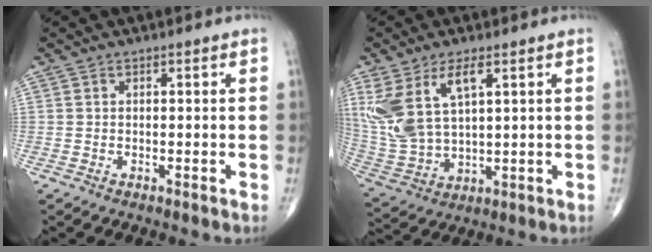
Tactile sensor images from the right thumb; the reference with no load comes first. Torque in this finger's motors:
{"motor_torque": [-0.04, 0.43, 0.90, 0.83, 0.16]}